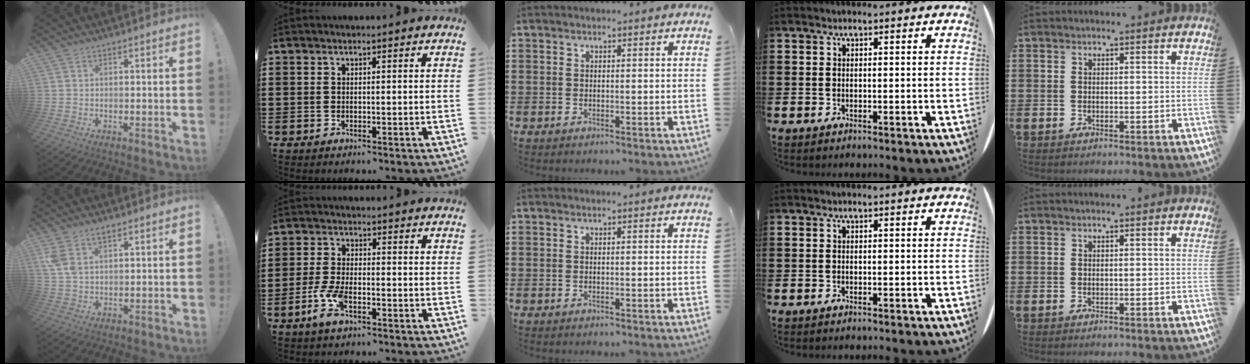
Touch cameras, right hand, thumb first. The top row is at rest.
{"thumb": {"total": 4.8, "force": [2.7, 2.2, 3.3], "torque": [-0.063, -0.008, 0.051]}, "index": {"total": 5.4, "force": [-2.6, 1.9, 4.3], "torque": [-0.113, -0.011, -0.055]}}